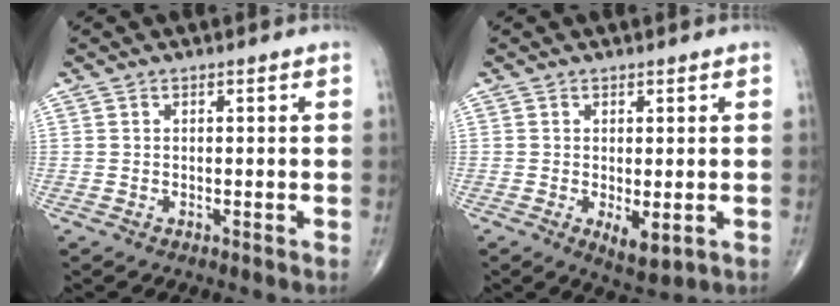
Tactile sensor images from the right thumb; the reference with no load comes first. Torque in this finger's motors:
{"motor_torque": [-0.15, 0.18, -0.08, -0.08, 0.02]}